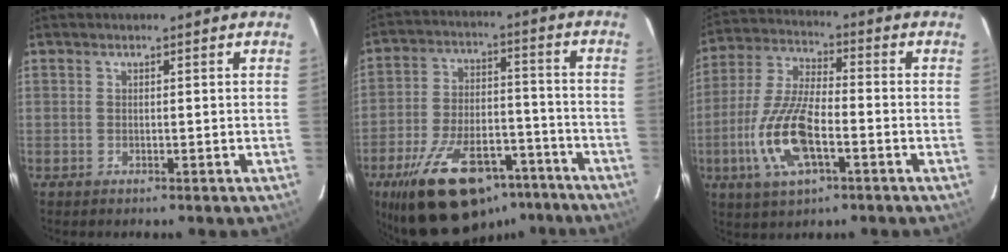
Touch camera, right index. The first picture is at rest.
{"total": 23.9, "force": [-16.2, 11.0, 13.6], "torque": [-0.252, -0.001, -0.237]}
{"total": 13.4, "force": [-4.7, 4.6, 11.7], "torque": [-0.251, -0.006, -0.091]}